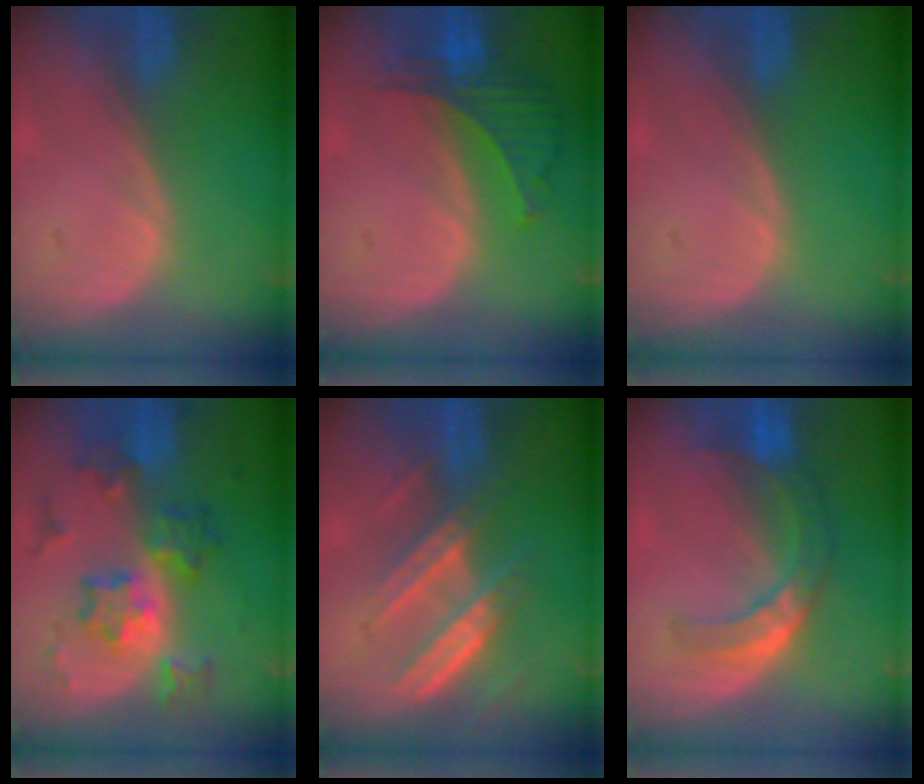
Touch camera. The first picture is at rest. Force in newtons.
{"total": 6.3, "press": 5.9, "slide": 2.2}
{"total": 0.0}
{"total": 8.3, "press": 8.3, "slide": 0.6}
{"total": 7.7, "press": 7.0, "slide": 3.1}
{"total": 7.6, "press": 6.6, "slide": 3.8}